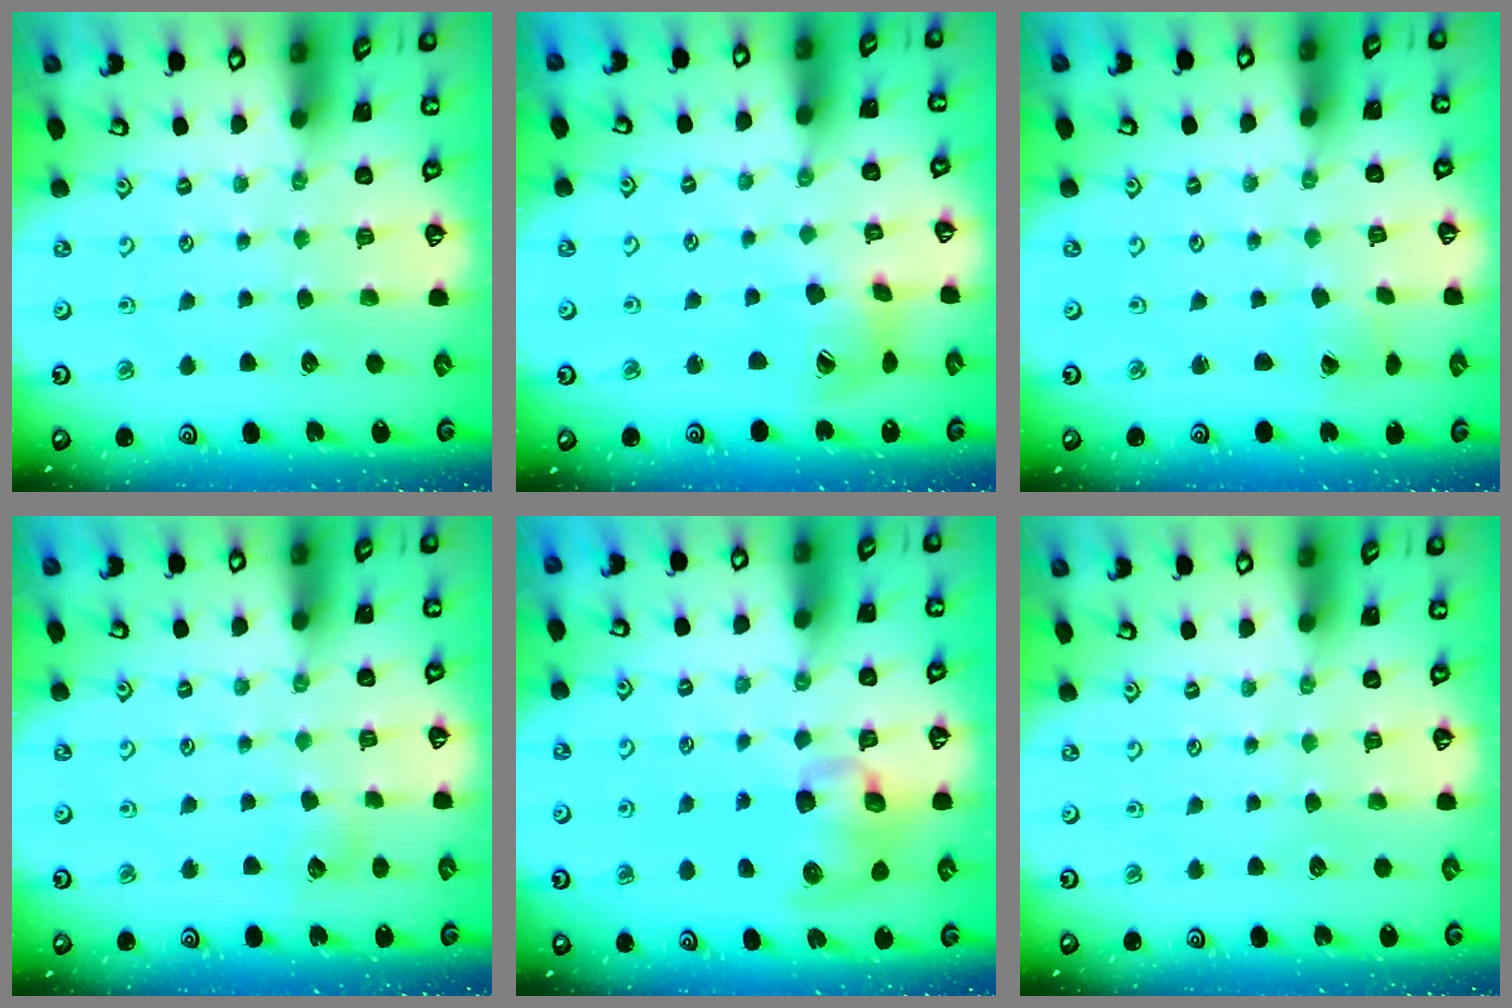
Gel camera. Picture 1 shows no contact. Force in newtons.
{"total": 9.9, "press": 9.9, "slide": 1.3}
{"total": 0.7, "press": 0.7, "slide": 0.0}
{"total": 4.4, "press": 4.3, "slide": 0.4}
{"total": 11.4, "press": 11.3, "slide": 1.5}
{"total": 0.0}